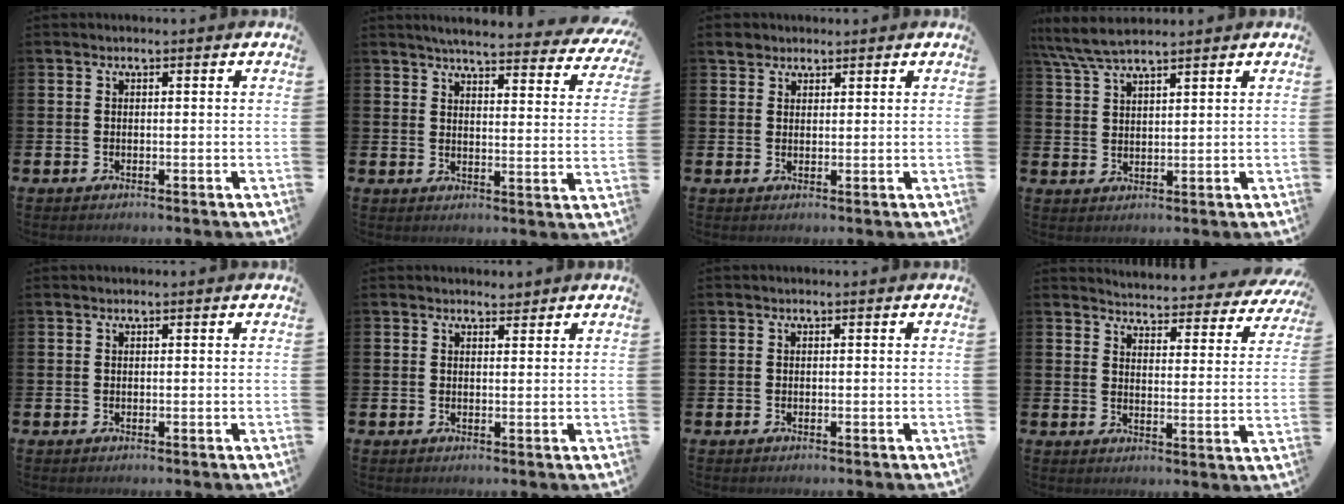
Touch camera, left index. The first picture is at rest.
{"total": 4.5, "force": [4.3, 0.3, 1.6], "torque": [-0.037, -0.036, 0.068]}
{"total": 2.5, "force": [2.2, 1.2, 0.0], "torque": [0.011, -0.001, 0.038]}
{"total": 5.9, "force": [5.3, 0.8, 2.4], "torque": [-0.067, -0.013, 0.099]}
{"total": 0.0}
{"total": 1.8, "force": [1.7, 0.5, -0.1], "torque": [0.007, -0.006, 0.030]}
{"total": 0.0}
{"total": 3.6, "force": [3.5, 0.5, 0.2], "torque": [-0.023, -0.039, 0.055]}